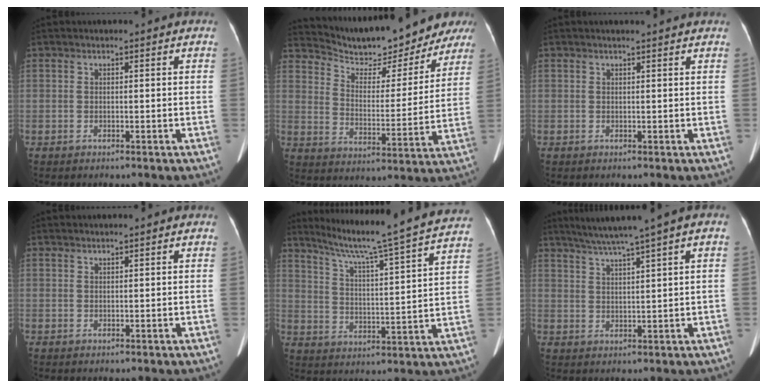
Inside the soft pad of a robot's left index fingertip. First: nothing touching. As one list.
[{"total": 17.5, "force": [16.3, 3.8, 5.1], "torque": [-0.079, -0.007, 0.226]}, {"total": 4.1, "force": [3.7, 0.1, 1.7], "torque": [-0.021, 0.019, 0.039]}, {"total": 1.8, "force": [1.7, -0.1, 0.6], "torque": [-0.007, 0.021, 0.029]}, {"total": 23.1, "force": [20.3, -1.7, 10.9], "torque": [-0.183, -0.037, 0.275]}, {"total": 7.8, "force": [5.3, -1.1, 5.5], "torque": [-0.089, 0.024, 0.089]}]